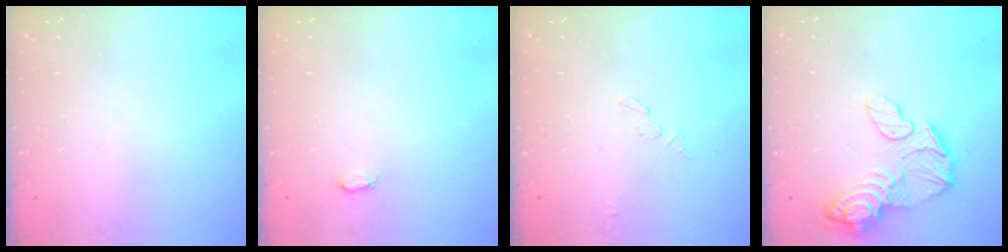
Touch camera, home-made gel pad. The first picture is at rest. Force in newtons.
{"total": 3.5, "press": 3.5, "slide": 0.5}
{"total": 2.9, "press": 2.9, "slide": 0.2}
{"total": 13.8, "press": 13.7, "slide": 1.8}